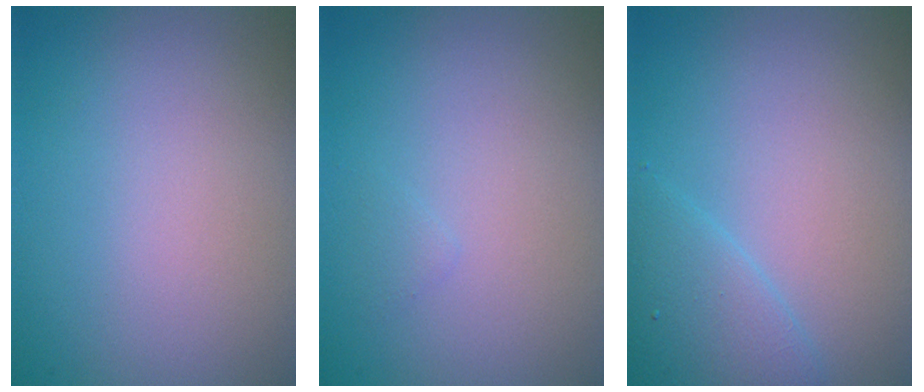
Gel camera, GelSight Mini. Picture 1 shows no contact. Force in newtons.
{"total": 0.5, "press": 0.5, "slide": 0.1}
{"total": 2.6, "press": 2.6, "slide": 0.2}